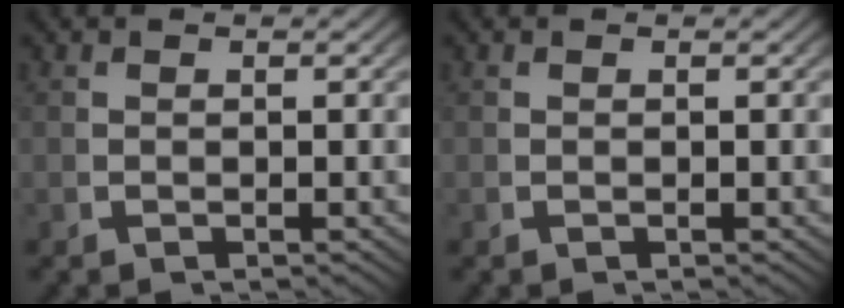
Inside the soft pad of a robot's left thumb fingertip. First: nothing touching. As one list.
[{"total": 0.0}]